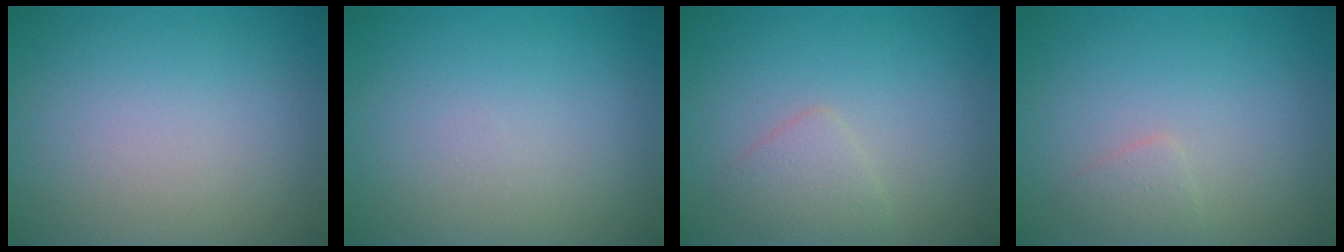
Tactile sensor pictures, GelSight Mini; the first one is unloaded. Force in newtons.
{"total": 0.0}
{"total": 1.8, "press": 1.8, "slide": 0.1}
{"total": 1.1, "press": 1.1, "slide": 0.0}